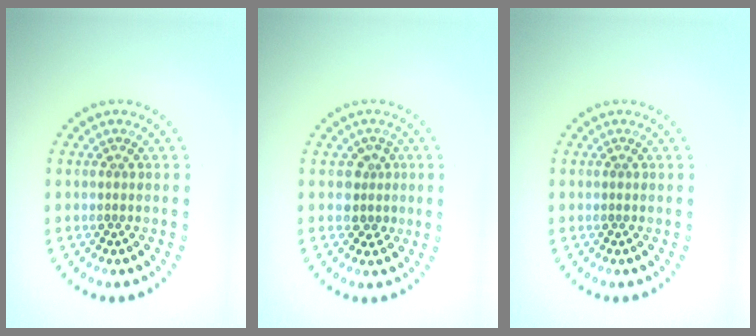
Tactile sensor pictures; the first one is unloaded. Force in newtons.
{"total": 2.2, "press": 1.8, "slide": 1.3}
{"total": 0.0}